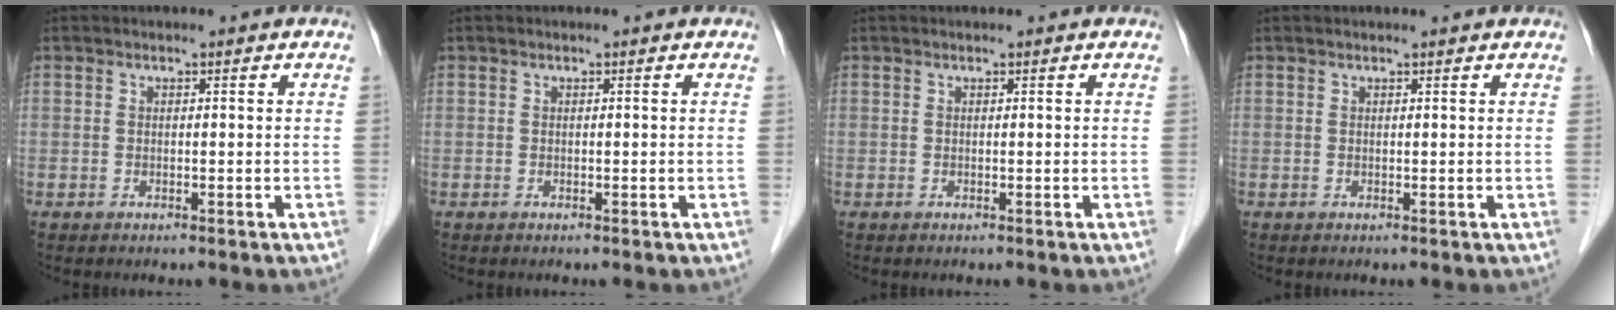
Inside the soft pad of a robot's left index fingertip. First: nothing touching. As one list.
[{"total": 0.0}, {"total": 0.0}, {"total": 1.6, "force": [1.5, 0.0, 0.5], "torque": [-0.007, 0.013, 0.021]}]